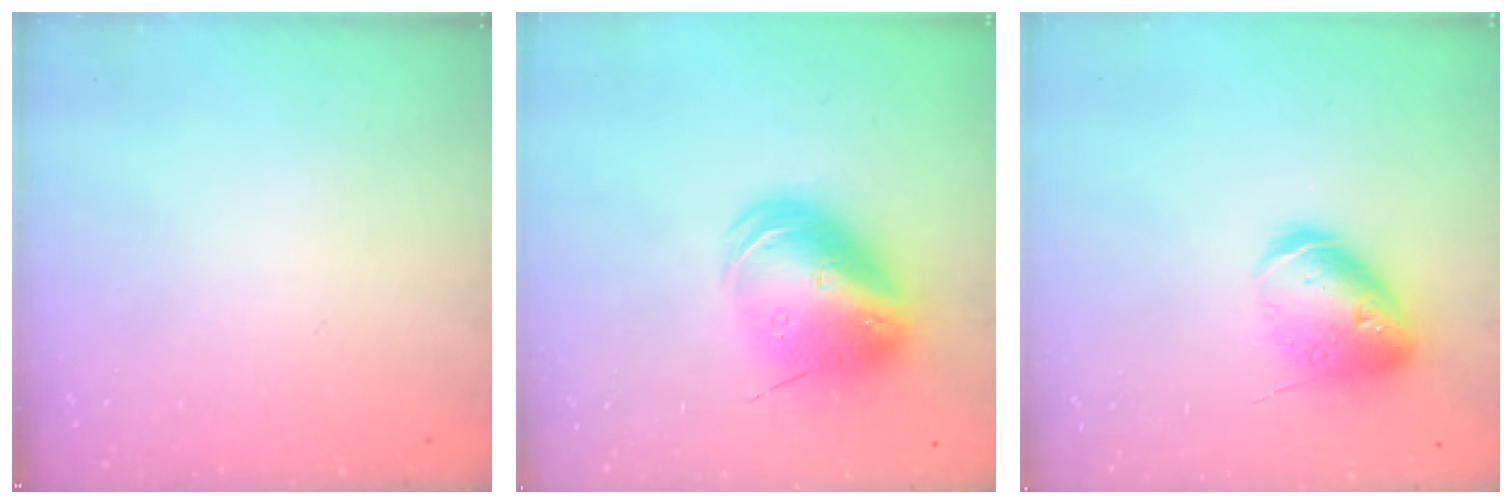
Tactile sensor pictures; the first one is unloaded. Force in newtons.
{"total": 14.7, "press": 14.4, "slide": 2.9}
{"total": 16.5, "press": 16.3, "slide": 2.7}